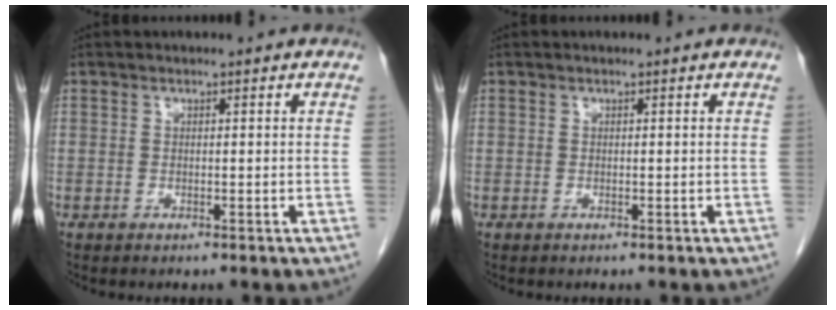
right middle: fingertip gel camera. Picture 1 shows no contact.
{"total": 0.0}